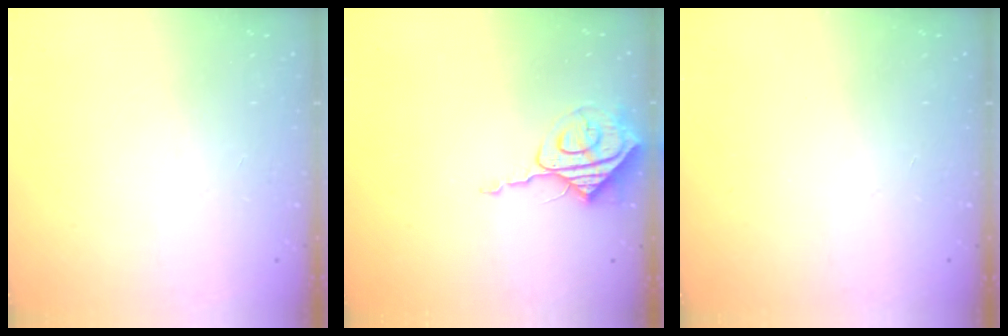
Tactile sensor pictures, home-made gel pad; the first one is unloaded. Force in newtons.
{"total": 10.0, "press": 10.0, "slide": 1.0}
{"total": 0.0}